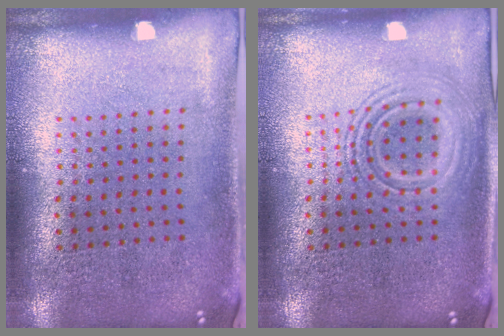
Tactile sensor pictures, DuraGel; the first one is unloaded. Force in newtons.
{"total": 2.5, "press": 2.5, "slide": 0.4}